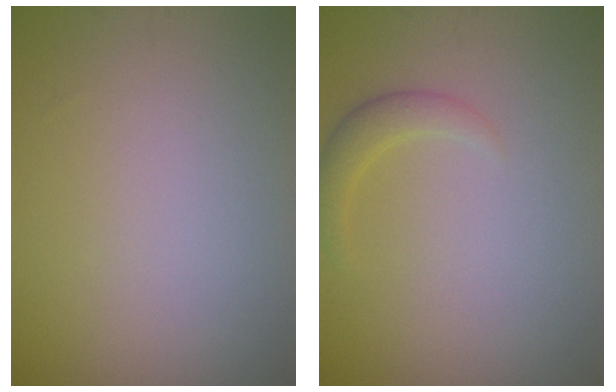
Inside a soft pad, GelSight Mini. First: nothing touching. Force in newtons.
{"total": 1.5, "press": 1.5, "slide": 0.2}